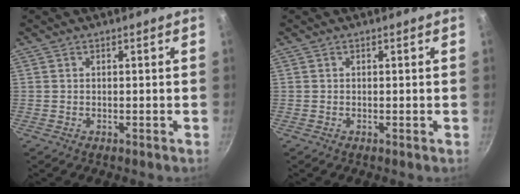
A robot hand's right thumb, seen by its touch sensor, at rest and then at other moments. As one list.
[{"total": 0.0}]